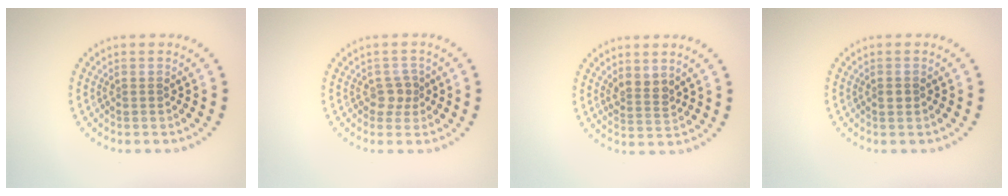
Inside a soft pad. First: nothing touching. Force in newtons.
{"total": 1.6, "press": 1.3, "slide": 0.9}
{"total": 2.0, "press": 1.7, "slide": 1.2}
{"total": 0.9, "press": 0.9, "slide": 0.1}